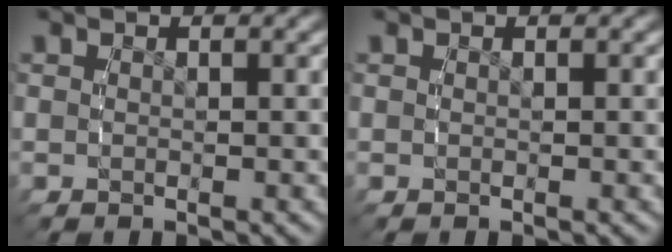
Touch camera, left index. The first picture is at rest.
{"total": 0.0}